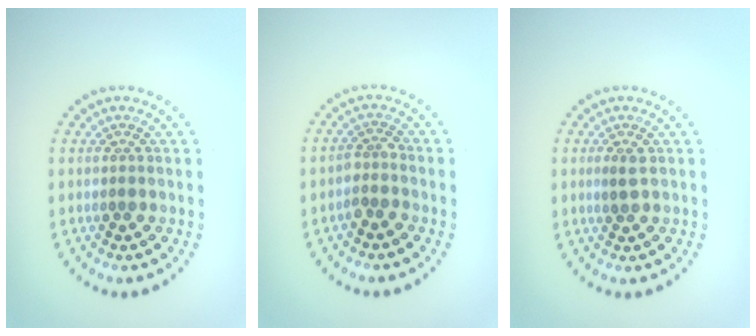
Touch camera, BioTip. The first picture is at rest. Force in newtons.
{"total": 1.7, "press": 1.4, "slide": 1.0}
{"total": 1.2, "press": 1.1, "slide": 0.4}